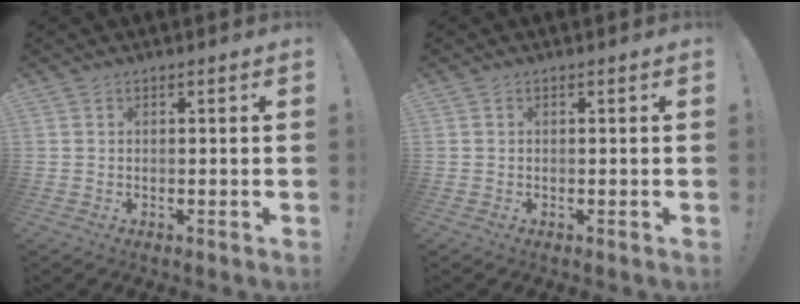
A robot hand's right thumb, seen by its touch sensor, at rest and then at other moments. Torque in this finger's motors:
{"motor_torque": [0.00, -0.01, 0.18, -0.18, 0.01]}